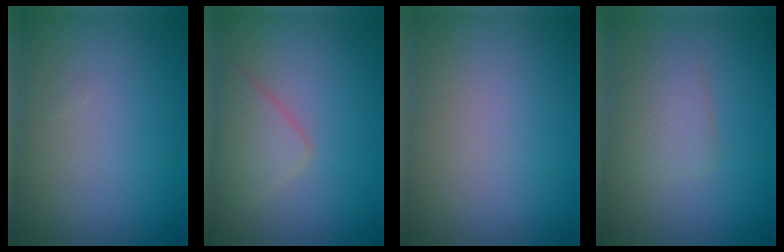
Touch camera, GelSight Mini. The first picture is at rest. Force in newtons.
{"total": 2.7, "press": 2.7, "slide": 0.1}
{"total": 0.0}
{"total": 2.5, "press": 2.5, "slide": 0.1}